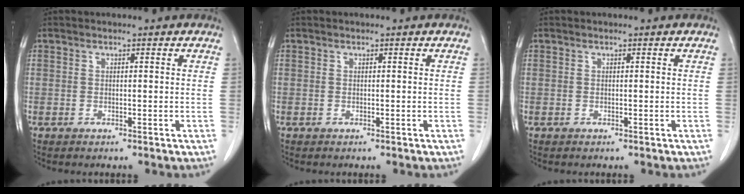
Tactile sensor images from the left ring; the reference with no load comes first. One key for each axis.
{"total": 0.0}
{"total": 0.0}